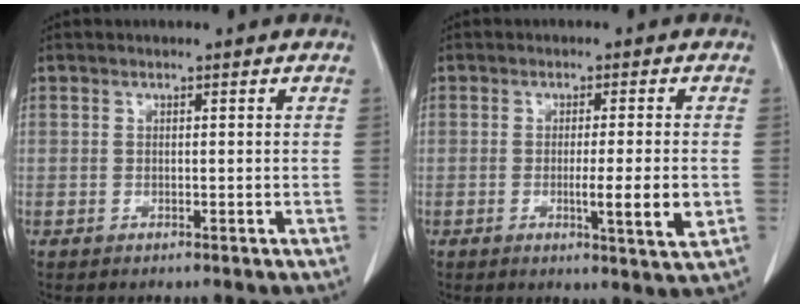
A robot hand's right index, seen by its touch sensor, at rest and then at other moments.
{"total": 6.1, "force": [-1.2, -0.3, 6.0], "torque": [-0.089, -0.014, -0.016]}